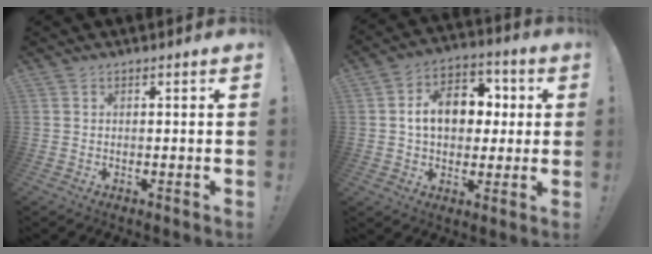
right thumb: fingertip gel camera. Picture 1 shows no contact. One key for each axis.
{"total": 13.6, "fx": 1.9, "fy": 9.8, "fz": 9.2, "tx": -0.135, "ty": 0.010, "tz": 0.040}